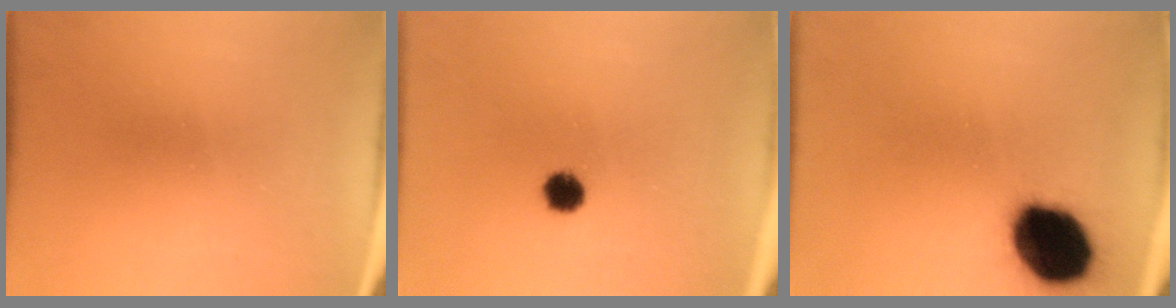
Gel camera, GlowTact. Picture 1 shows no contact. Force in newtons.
{"total": 3.8}
{"total": 19.2}